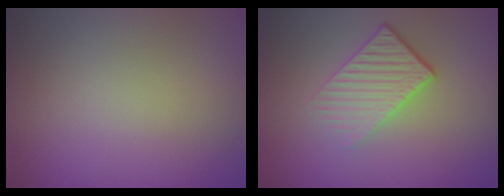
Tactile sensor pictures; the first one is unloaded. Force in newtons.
{"total": 3.4, "press": 2.6, "slide": 2.1}